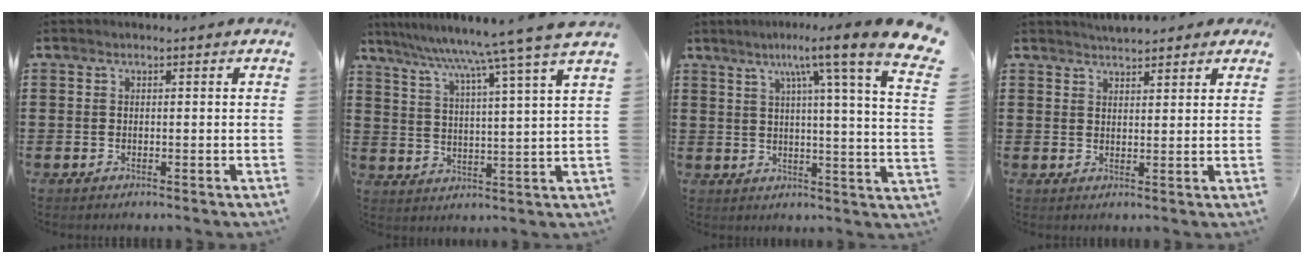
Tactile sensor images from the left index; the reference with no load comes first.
{"total": 7.9, "force": [6.6, -1.7, 3.9], "torque": [-0.094, -0.046, 0.101]}
{"total": 9.9, "force": [6.7, -1.3, 7.2], "torque": [-0.137, -0.051, 0.087]}
{"total": 2.5, "force": [2.5, 0.3, 0.2], "torque": [-0.010, -0.002, 0.046]}